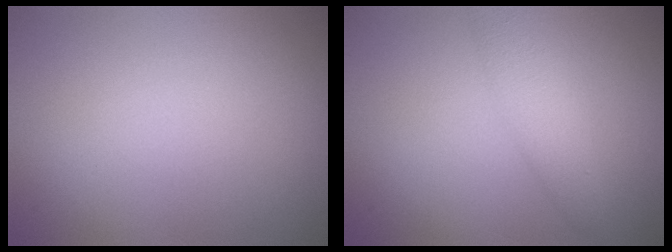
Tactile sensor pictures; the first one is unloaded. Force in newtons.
{"total": 2.9, "press": 2.9, "slide": 0.0}